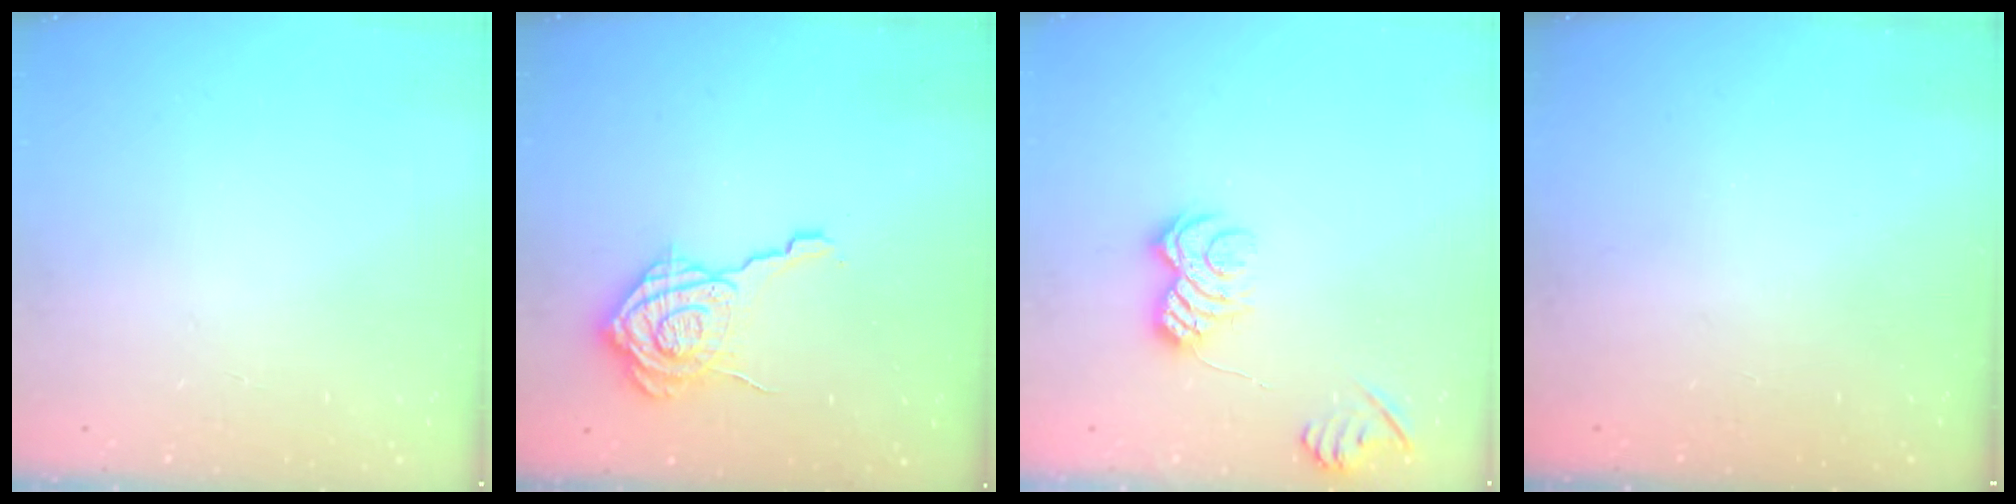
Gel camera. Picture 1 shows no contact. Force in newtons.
{"total": 13.8, "press": 13.8, "slide": 0.8}
{"total": 8.3, "press": 8.3, "slide": 0.9}
{"total": 2.4, "press": 2.3, "slide": 0.7}